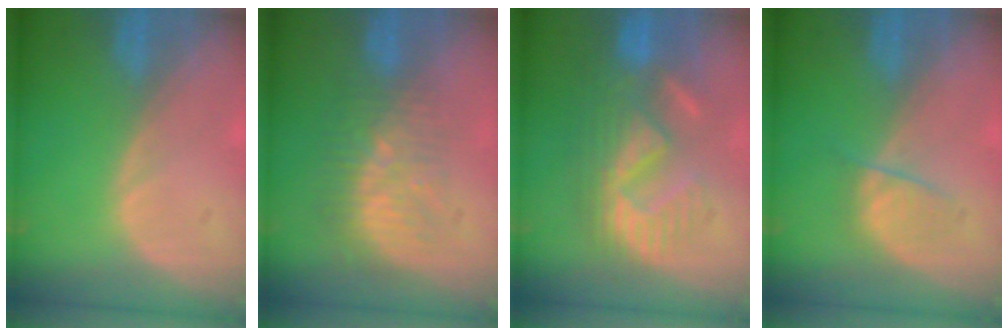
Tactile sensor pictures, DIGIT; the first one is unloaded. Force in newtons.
{"total": 8.4, "press": 7.2, "slide": 4.2}
{"total": 10.1, "press": 9.4, "slide": 3.5}
{"total": 2.6, "press": 2.5, "slide": 0.5}